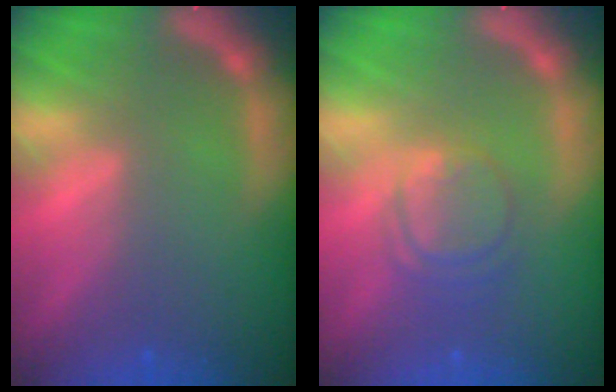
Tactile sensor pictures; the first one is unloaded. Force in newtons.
{"total": 4.0}